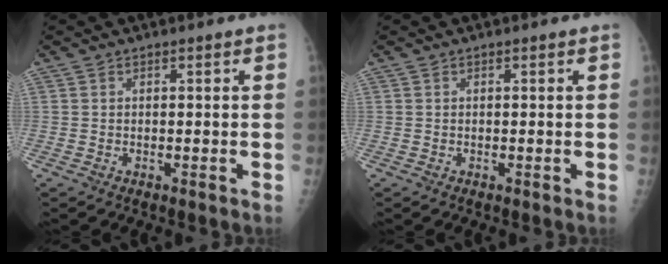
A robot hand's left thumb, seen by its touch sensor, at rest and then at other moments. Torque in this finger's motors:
{"motor_torque": [0.00, 0.00, -0.03, -0.03, 0.00]}